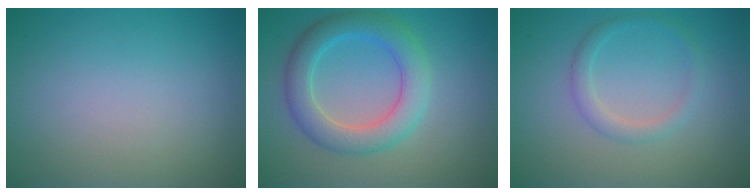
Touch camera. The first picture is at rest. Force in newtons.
{"total": 5.0, "press": 5.0, "slide": 0.2}
{"total": 1.7, "press": 1.7, "slide": 0.0}